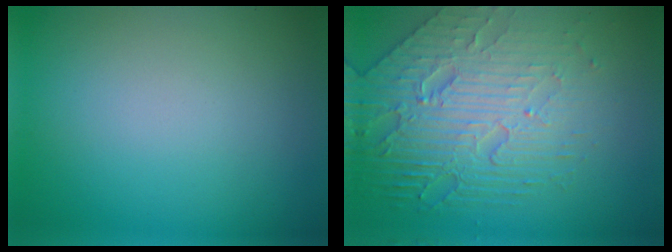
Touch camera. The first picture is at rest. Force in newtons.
{"total": 7.9, "press": 5.4, "slide": 5.8}